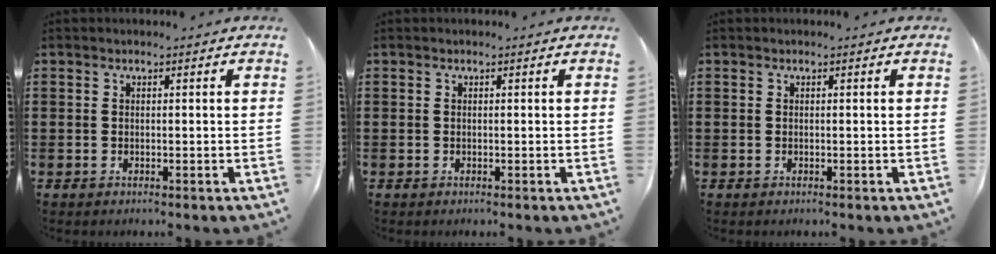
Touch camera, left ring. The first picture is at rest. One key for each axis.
{"total": 0.0}
{"total": 0.0}